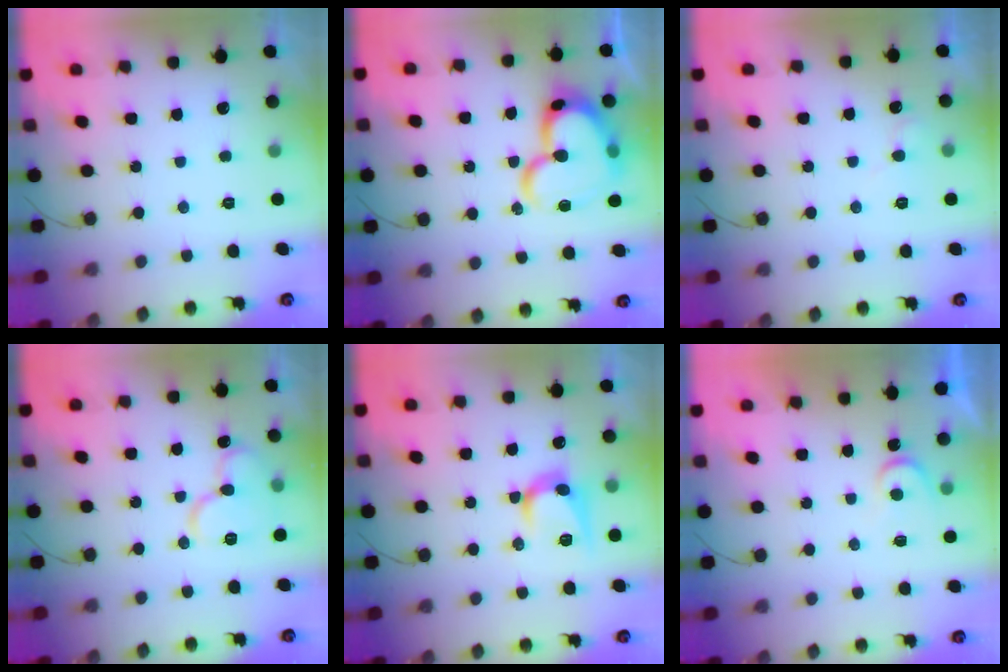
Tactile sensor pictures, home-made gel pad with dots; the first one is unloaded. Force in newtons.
{"total": 21.5, "press": 21.4, "slide": 2.1}
{"total": 5.8, "press": 5.8, "slide": 0.4}
{"total": 11.6, "press": 11.5, "slide": 1.5}
{"total": 9.8, "press": 9.8, "slide": 0.7}
{"total": 4.4, "press": 4.4, "slide": 0.5}